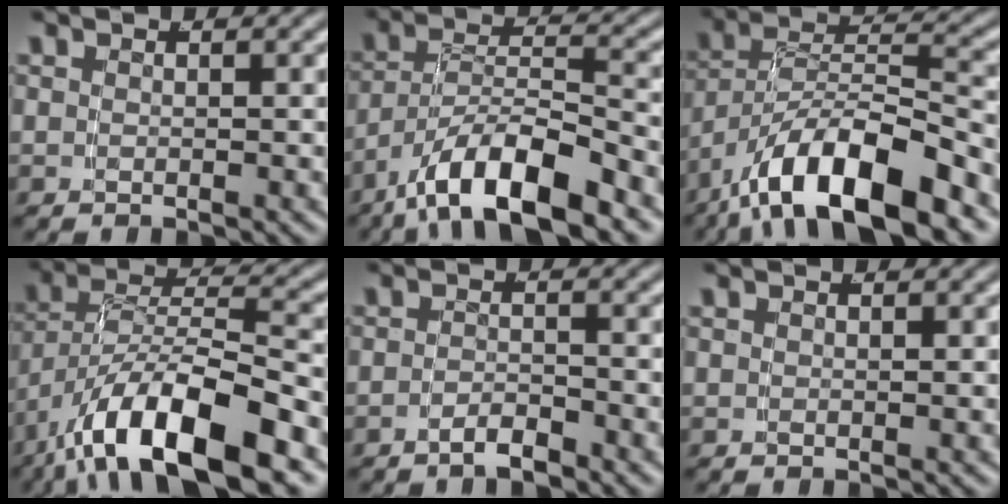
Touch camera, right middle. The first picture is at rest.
{"total": 7.5, "force": [-4.1, 3.3, 5.3], "torque": [-0.087, -0.012, -0.063]}
{"total": 9.4, "force": [-4.1, 4.6, 7.1], "torque": [-0.116, -0.014, -0.058]}
{"total": 10.3, "force": [-4.1, 5.2, 7.9], "torque": [-0.143, -0.017, -0.053]}
{"total": 2.1, "force": [-1.8, 0.6, 0.9], "torque": [-0.013, -0.002, -0.033]}
{"total": 0.0}